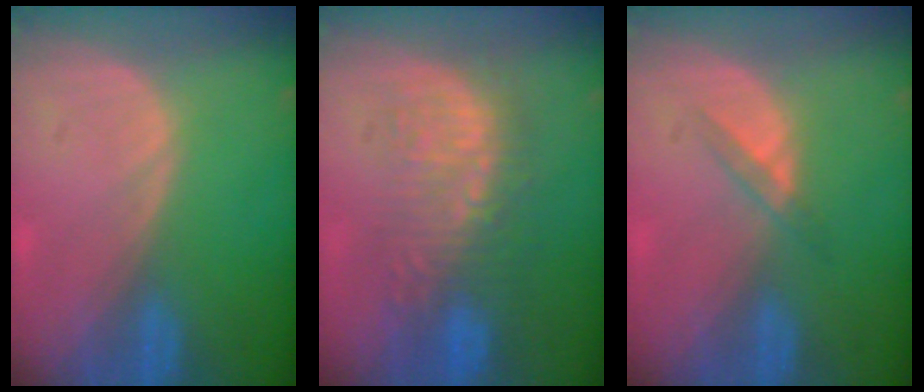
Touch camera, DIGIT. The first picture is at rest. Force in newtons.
{"total": 9.3, "press": 8.7, "slide": 3.4}
{"total": 2.3, "press": 2.0, "slide": 1.0}